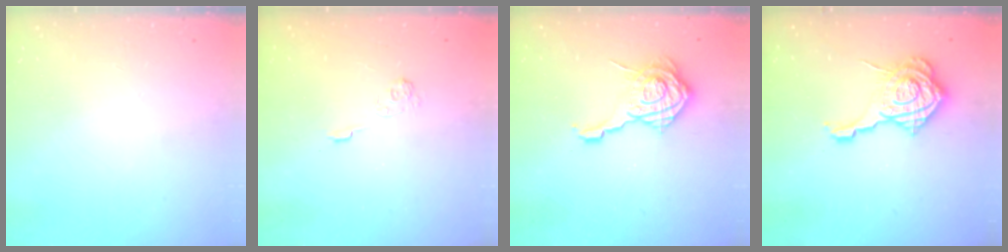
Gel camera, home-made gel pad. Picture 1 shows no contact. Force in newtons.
{"total": 2.7, "press": 2.3, "slide": 1.4}
{"total": 13.9, "press": 13.8, "slide": 0.7}
{"total": 14.3, "press": 14.3, "slide": 0.9}